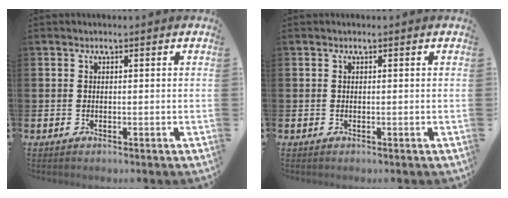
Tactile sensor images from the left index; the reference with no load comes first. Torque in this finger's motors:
{"motor_torque": [-0.02, 0.01, 0.00, 0.01]}